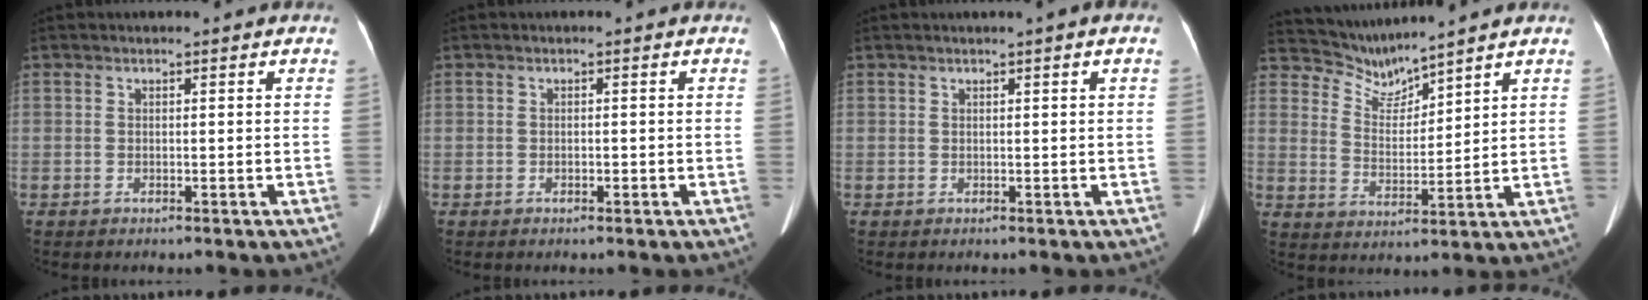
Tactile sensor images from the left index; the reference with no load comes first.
{"total": 1.0, "force": [-0.7, 0.4, 0.6], "torque": [-0.007, 0.000, -0.012]}
{"total": 0.9, "force": [0.3, -0.1, 0.9], "torque": [-0.013, 0.003, 0.005]}
{"total": 4.8, "force": [4.7, -0.7, -0.6], "torque": [0.003, -0.006, 0.103]}